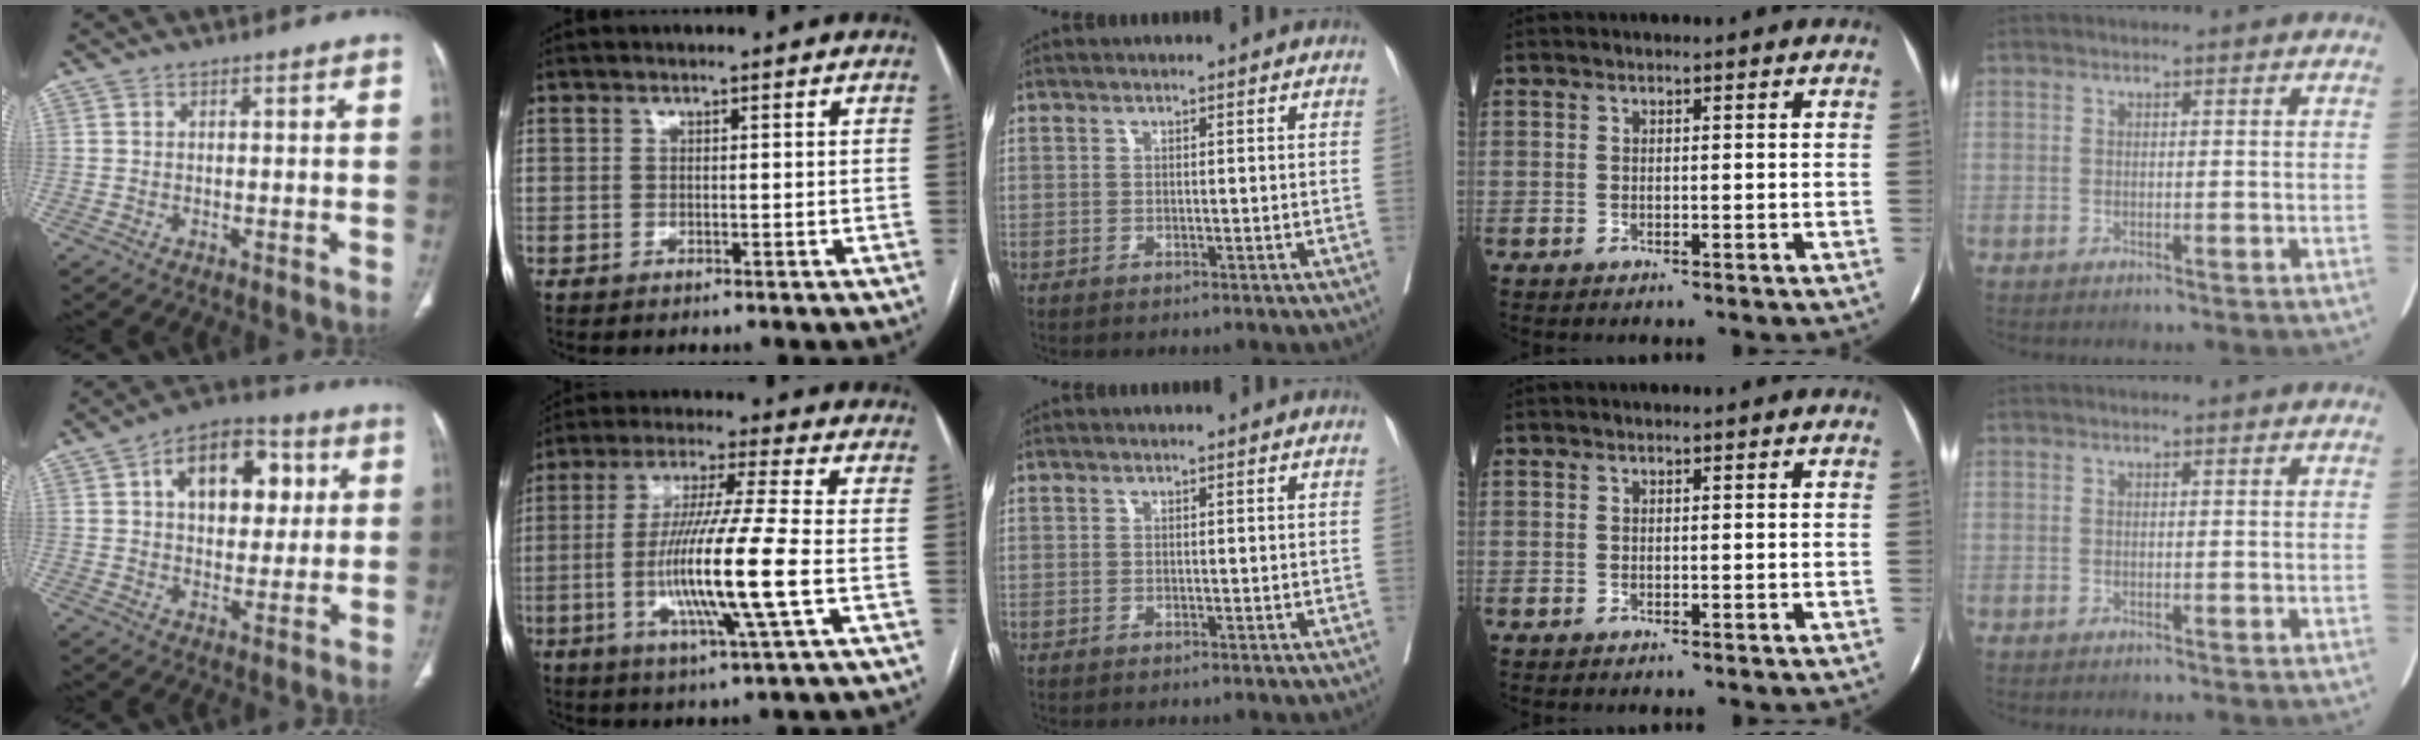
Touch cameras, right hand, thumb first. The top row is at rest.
{"thumb": {"total": 15.2, "force": [4.0, 9.7, 11.0], "torque": [-0.119, 0.010, 0.059]}, "index": {"total": 14.2, "force": [-2.9, -0.8, 13.9], "torque": [-0.274, -0.014, -0.062]}}